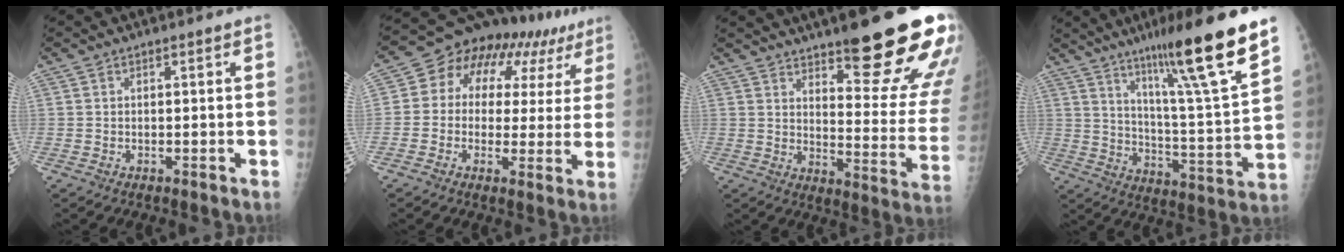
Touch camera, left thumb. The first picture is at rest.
{"total": 18.4, "force": [7.1, 12.0, 12.1], "torque": [-0.116, 0.035, 0.092]}
{"total": 23.9, "force": [15.1, 5.2, 17.8], "torque": [-0.200, -0.075, 0.210]}
{"total": 21.0, "force": [13.6, 1.3, 15.9], "torque": [-0.227, -0.065, 0.221]}